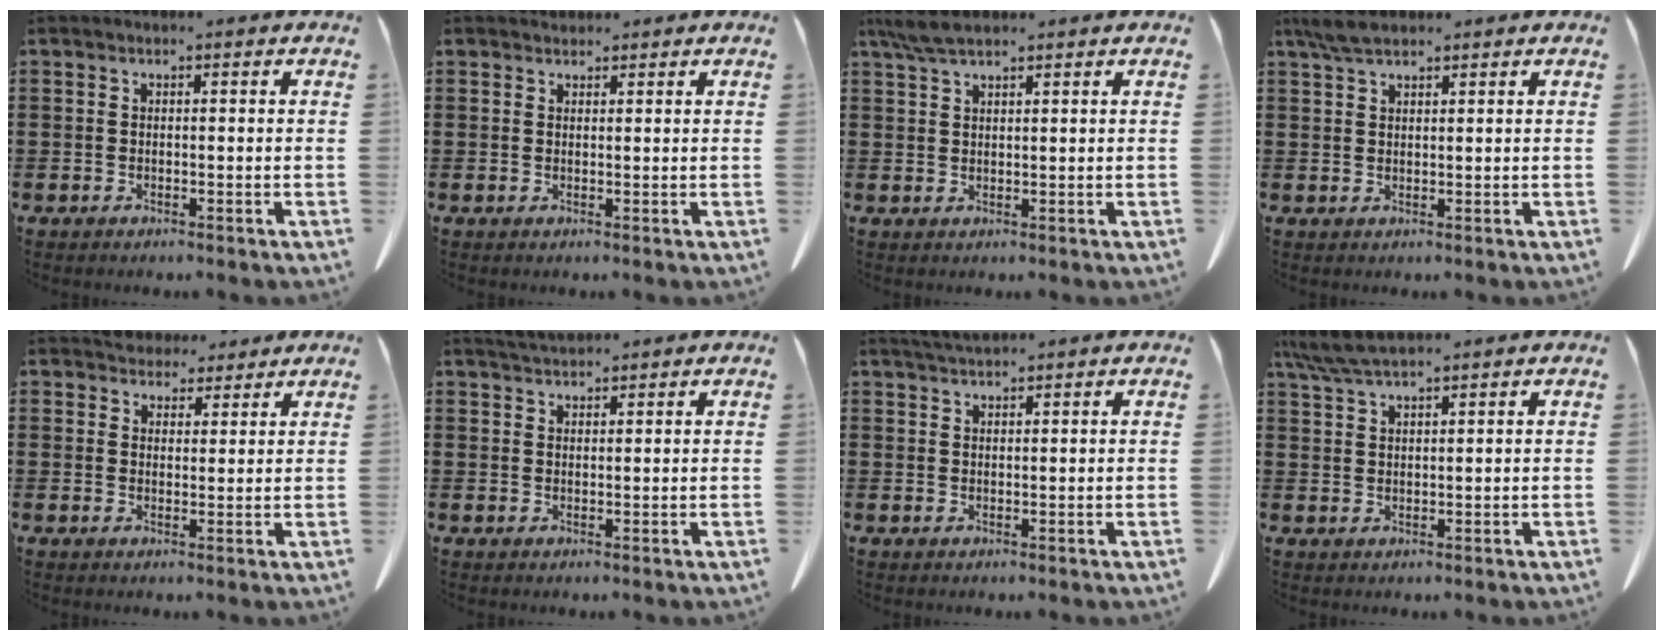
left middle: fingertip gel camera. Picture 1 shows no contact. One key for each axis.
{"total": 1.2, "fx": 1.1, "fy": 0.5, "fz": 0.0, "tx": -0.003, "ty": 0.001, "tz": 0.023}
{"total": 4.0, "fx": 2.9, "fy": 0.9, "fz": 2.6, "tx": -0.058, "ty": 0.001, "tz": 0.056}
{"total": 3.7, "fx": 2.8, "fy": 1.0, "fz": 2.3, "tx": -0.051, "ty": 0.005, "tz": 0.052}
{"total": 3.9, "fx": 3.6, "fy": 1.5, "fz": 0.3, "tx": -0.010, "ty": -0.006, "tz": 0.069}
{"total": 2.3, "fx": 2.2, "fy": 0.3, "fz": 0.5, "tx": -0.014, "ty": -0.001, "tz": 0.044}
{"total": 2.2, "fx": 2.1, "fy": 0.1, "fz": 0.7, "tx": -0.020, "ty": -0.002, "tz": 0.040}
{"total": 5.0, "fx": 4.1, "fy": 0.5, "fz": 2.8, "tx": -0.064, "ty": -0.007, "tz": 0.077}